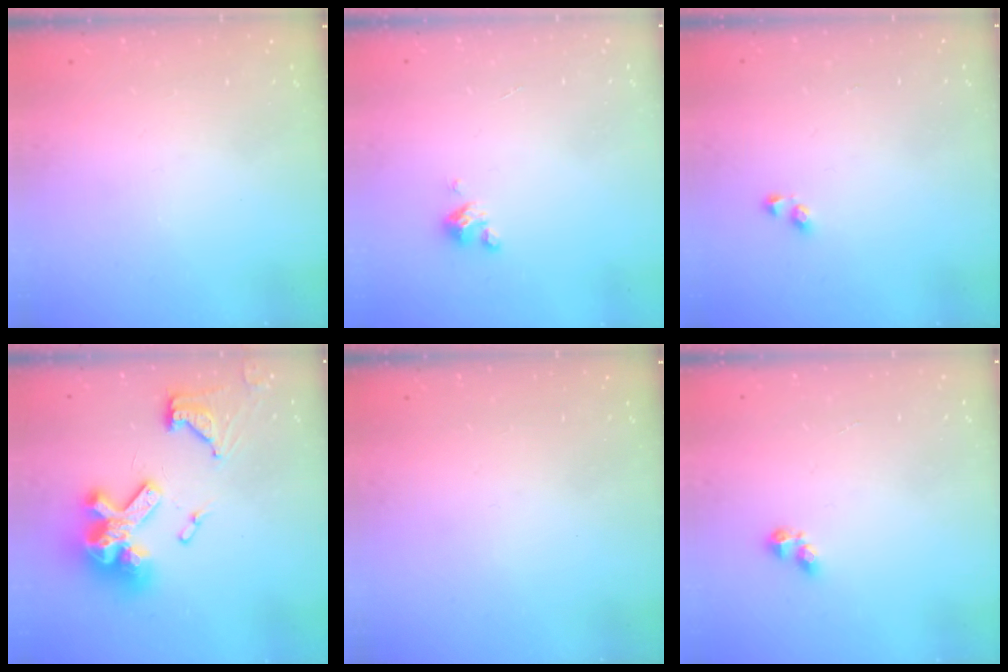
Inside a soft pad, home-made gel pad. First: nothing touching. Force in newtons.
{"total": 3.7, "press": 3.7, "slide": 0.3}
{"total": 2.9, "press": 2.7, "slide": 1.1}
{"total": 20.2, "press": 20.1, "slide": 2.1}
{"total": 0.0}
{"total": 2.6, "press": 2.5, "slide": 0.5}